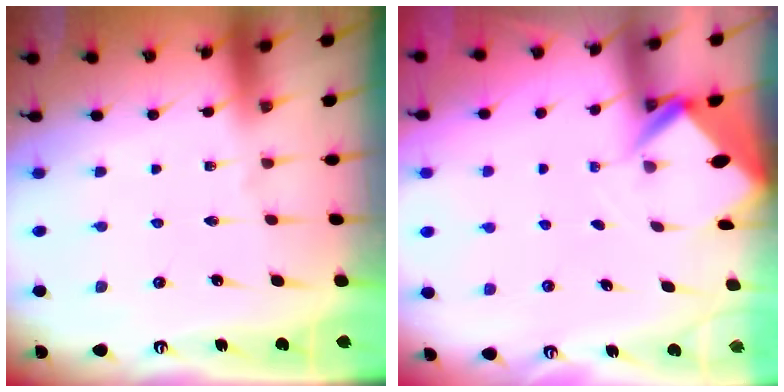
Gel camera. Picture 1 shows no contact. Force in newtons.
{"total": 2.8, "press": 2.8, "slide": 0.1}